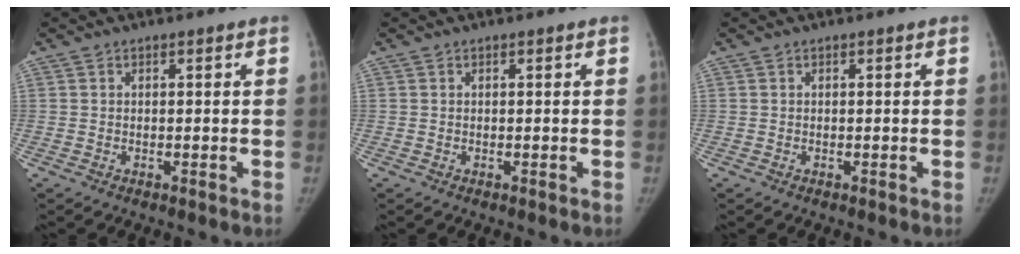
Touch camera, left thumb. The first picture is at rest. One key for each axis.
{"total": 0.0}
{"total": 0.0}